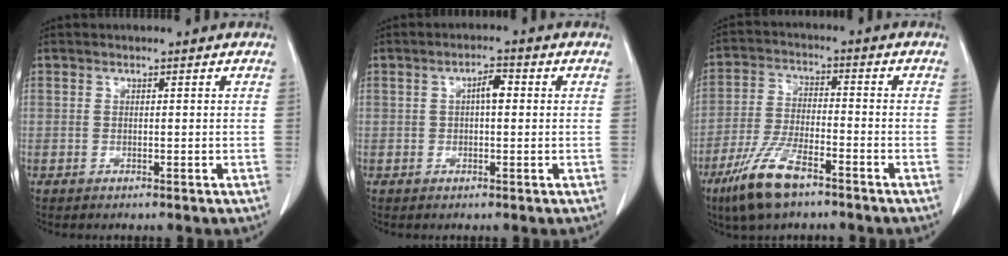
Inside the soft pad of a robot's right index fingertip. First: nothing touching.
{"total": 2.6, "force": [0.4, 0.9, 2.5], "torque": [-0.039, 0.011, 0.005]}
{"total": 10.0, "force": [-6.7, 2.5, 7.1], "torque": [-0.150, -0.018, -0.125]}